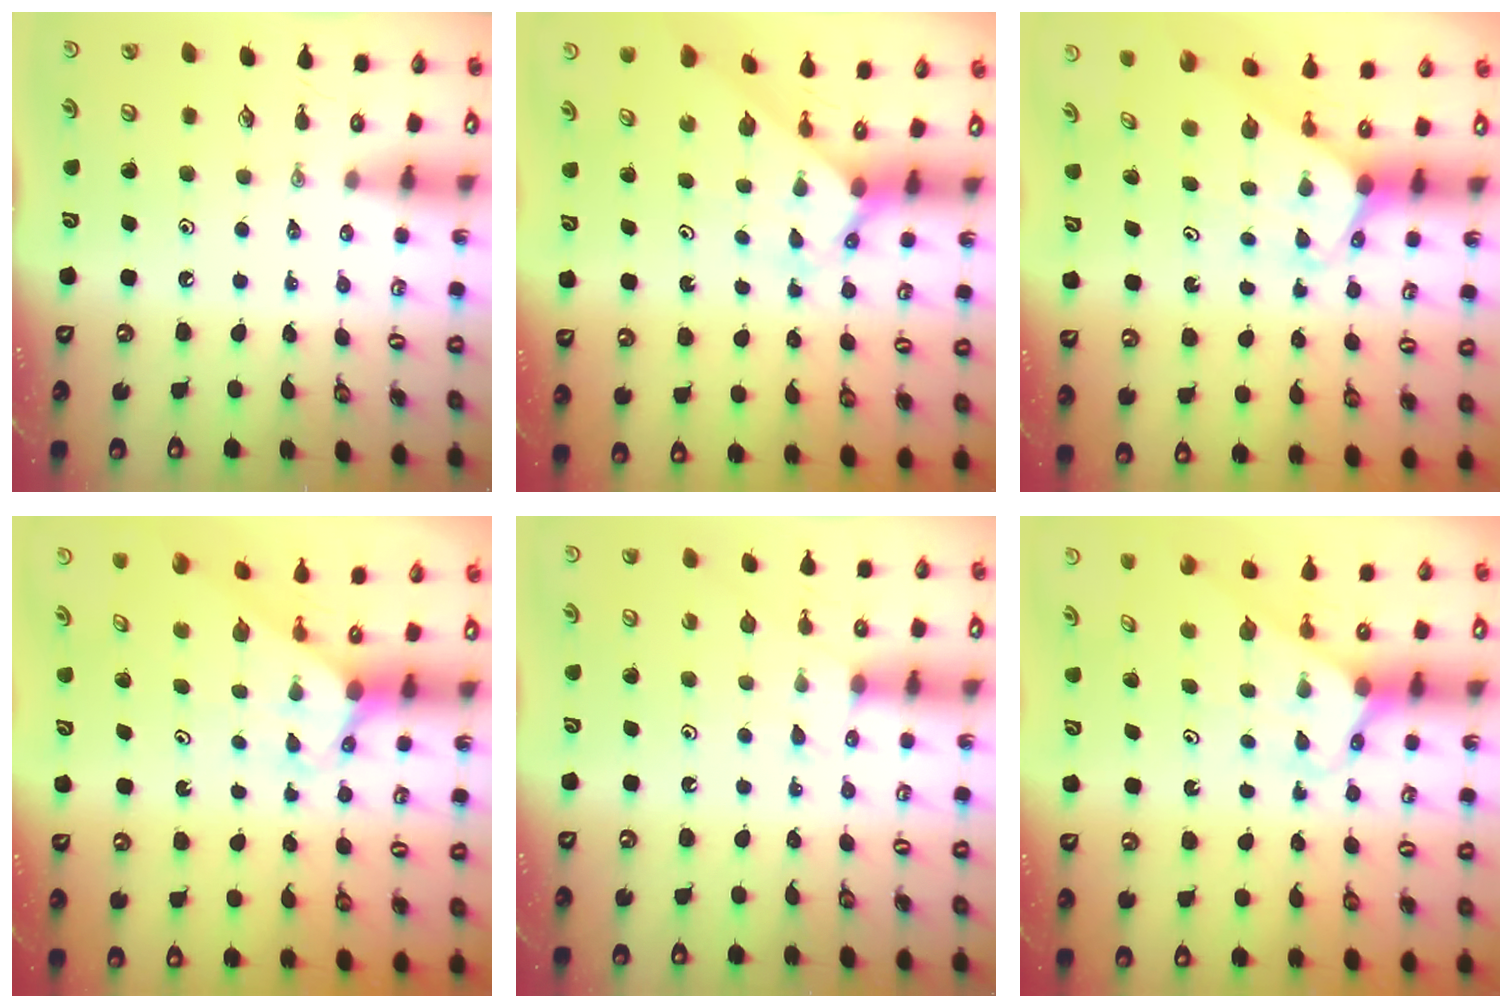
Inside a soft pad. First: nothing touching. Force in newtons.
{"total": 2.4, "press": 2.4, "slide": 0.2}
{"total": 1.9, "press": 1.9, "slide": 0.1}
{"total": 2.8, "press": 2.8, "slide": 0.2}
{"total": 5.1, "press": 5.1, "slide": 0.5}
{"total": 2.7, "press": 2.7, "slide": 0.1}